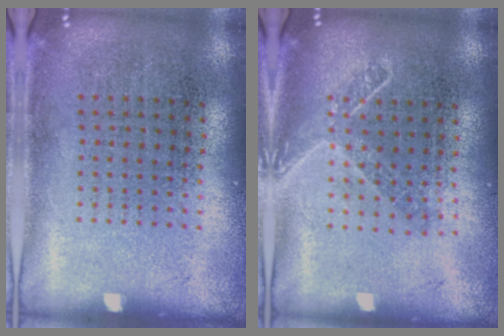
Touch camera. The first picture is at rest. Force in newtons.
{"total": 1.5, "press": 1.2, "slide": 0.9}